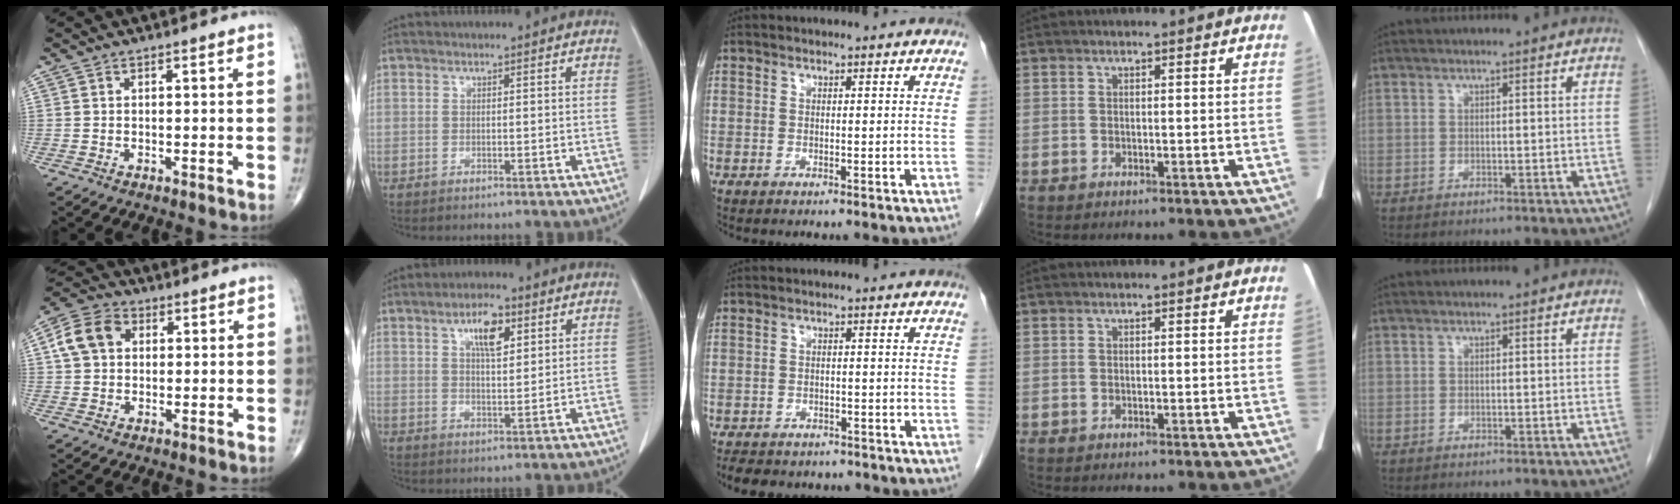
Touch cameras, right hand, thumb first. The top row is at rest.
{"thumb": {"total": 8.6, "force": [1.9, 6.6, 5.2], "torque": [-0.093, 0.016, 0.028]}, "index": {"total": 6.3, "force": [3.0, 2.1, 5.1], "torque": [-0.090, 0.004, 0.050]}, "middle": {"total": 9.4, "force": [-8.0, 4.0, 2.8], "torque": [-0.054, 0.000, -0.101]}}